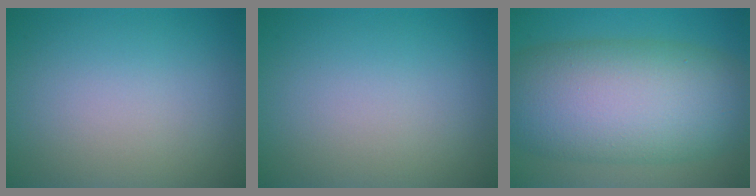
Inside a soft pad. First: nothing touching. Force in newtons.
{"total": 0.0}
{"total": 13.1, "press": 13.1, "slide": 0.5}